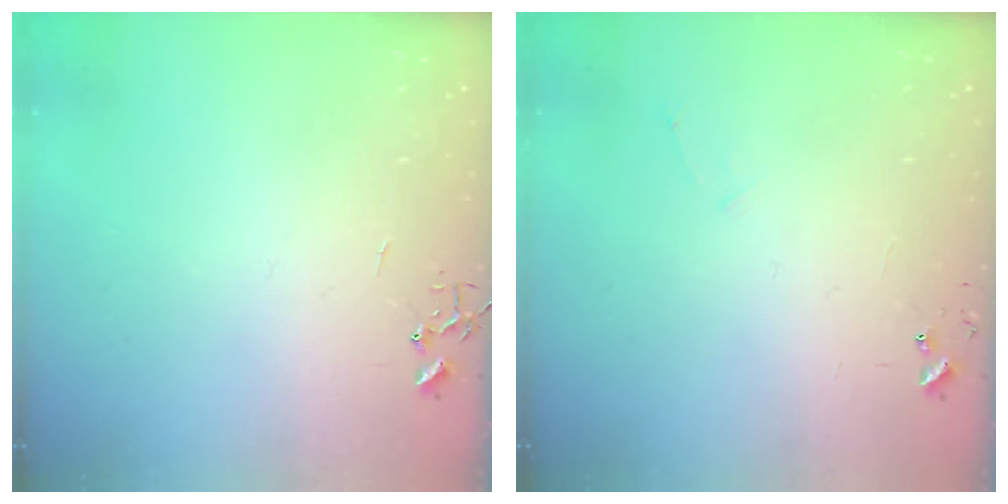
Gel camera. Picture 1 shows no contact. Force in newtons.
{"total": 4.8, "press": 4.8, "slide": 0.5}